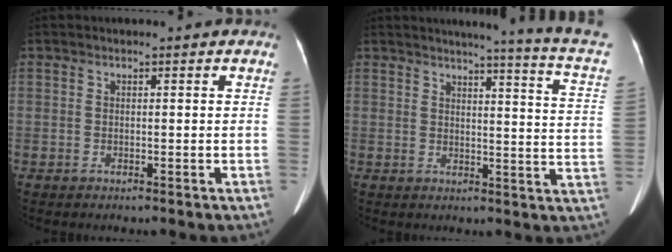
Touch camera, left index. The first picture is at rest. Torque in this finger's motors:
{"motor_torque": [0.13, -1.59, 0.01, 0.08]}